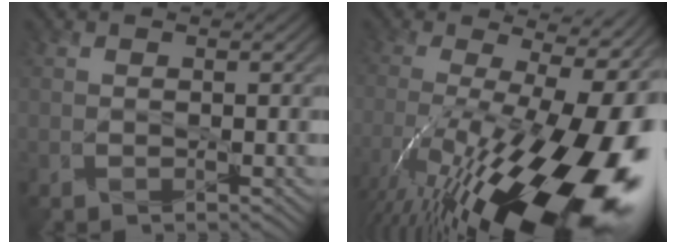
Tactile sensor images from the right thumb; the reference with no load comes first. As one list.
[{"total": 21.4, "force": [-7.9, 7.2, 18.5], "torque": [-0.288, -0.028, -0.121]}]